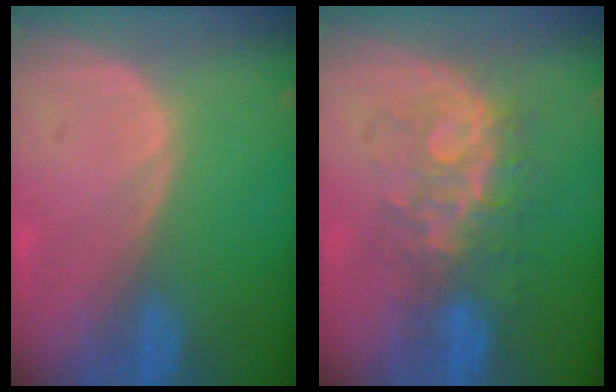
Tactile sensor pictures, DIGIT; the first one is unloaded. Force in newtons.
{"total": 7.7, "press": 7.4, "slide": 2.1}